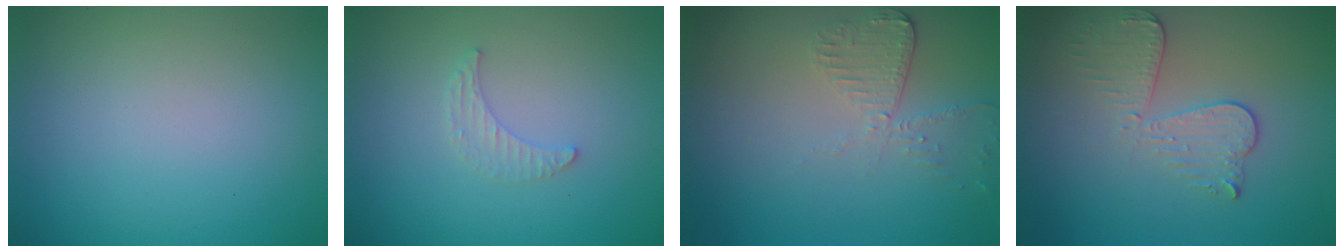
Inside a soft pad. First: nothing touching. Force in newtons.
{"total": 1.3, "press": 1.3, "slide": 0.4}
{"total": 2.7, "press": 2.4, "slide": 1.2}
{"total": 3.6, "press": 3.2, "slide": 1.7}